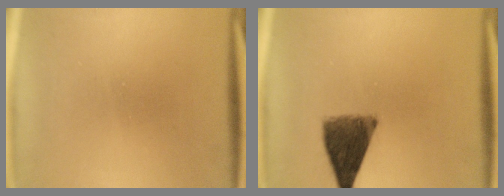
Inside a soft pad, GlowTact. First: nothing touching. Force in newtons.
{"total": 8.5}